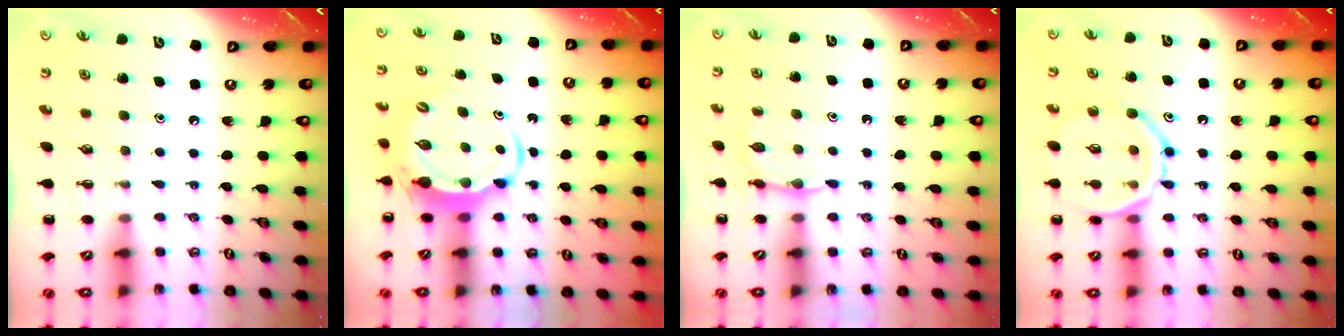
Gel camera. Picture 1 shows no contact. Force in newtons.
{"total": 5.8, "press": 5.8, "slide": 1.0}
{"total": 4.4, "press": 4.1, "slide": 1.6}
{"total": 14.4, "press": 14.3, "slide": 1.7}